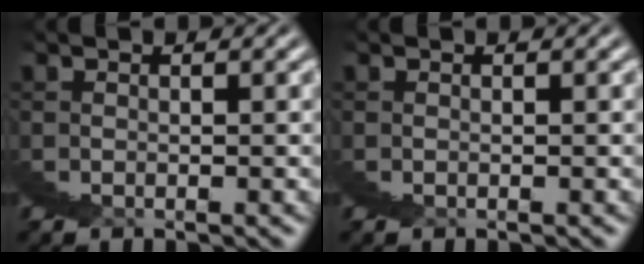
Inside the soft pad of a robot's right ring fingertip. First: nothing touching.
{"total": 0.0}